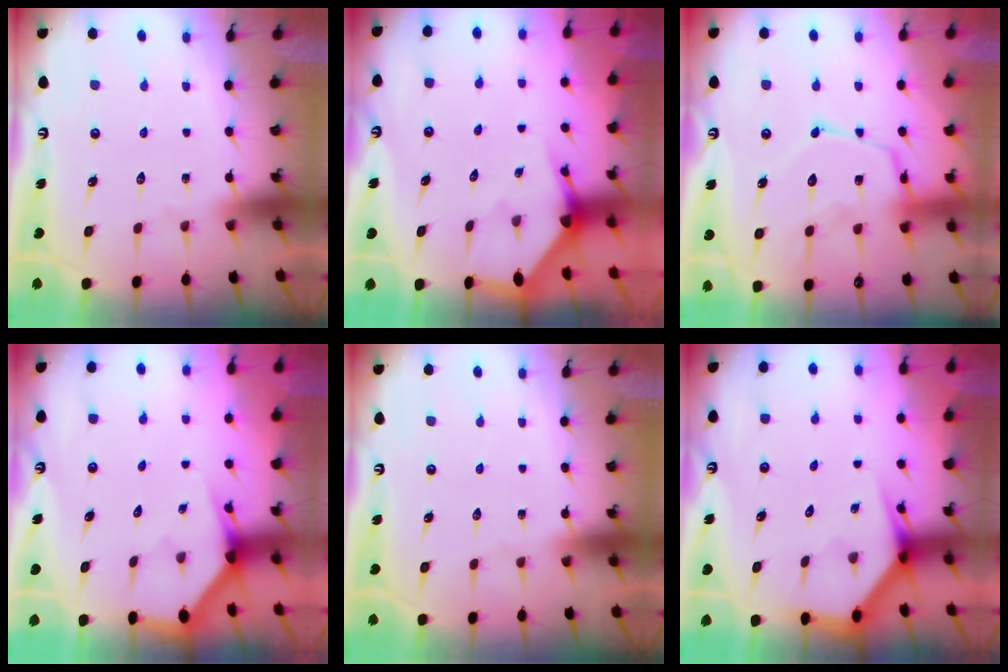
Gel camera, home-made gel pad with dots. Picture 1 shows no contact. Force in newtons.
{"total": 3.1, "press": 3.1, "slide": 0.2}
{"total": 15.3, "press": 15.3, "slide": 1.3}
{"total": 2.7, "press": 2.7, "slide": 0.1}
{"total": 0.0}
{"total": 3.5, "press": 3.5, "slide": 0.3}